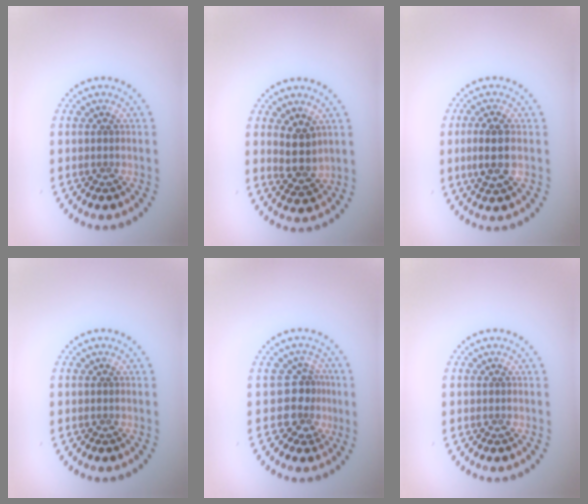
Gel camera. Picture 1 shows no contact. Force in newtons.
{"total": 2.8, "press": 2.4, "slide": 1.4}
{"total": 3.1, "press": 3.1, "slide": 0.7}
{"total": 0.0}
{"total": 3.0, "press": 2.3, "slide": 1.8}
{"total": 0.0}